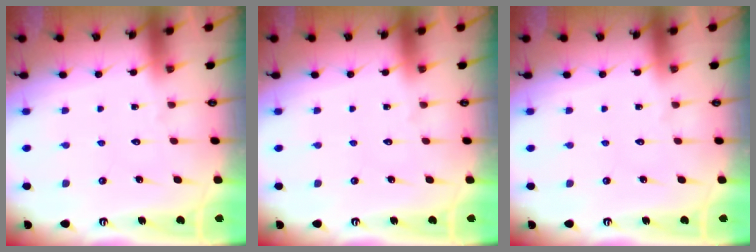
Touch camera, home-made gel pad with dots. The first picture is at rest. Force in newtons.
{"total": 0.0}
{"total": 0.0}